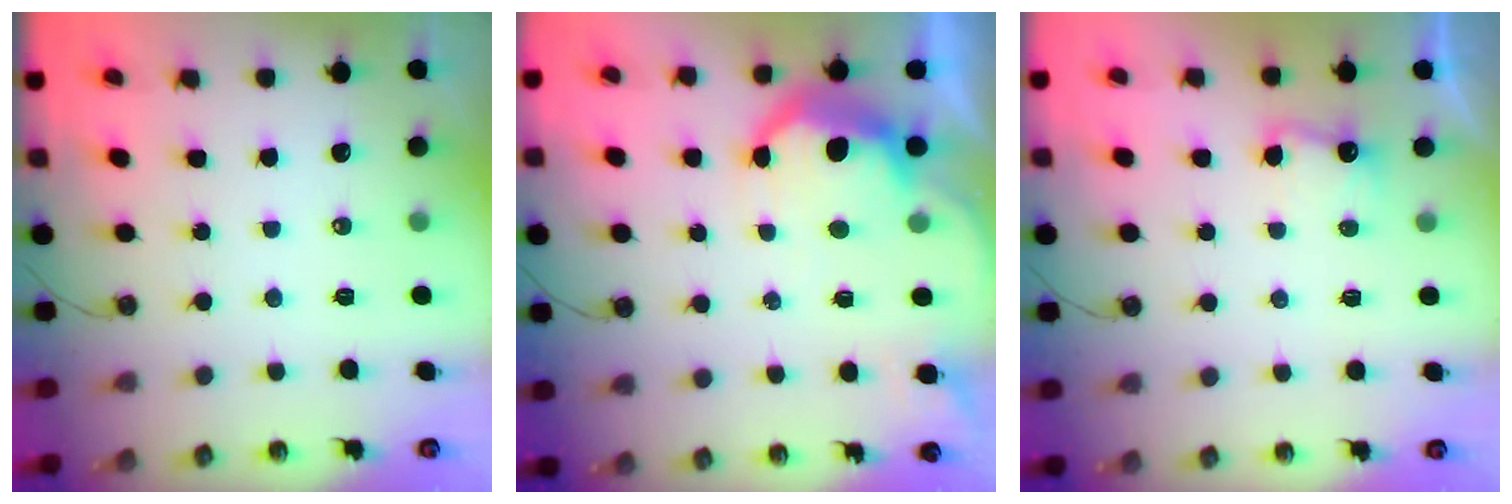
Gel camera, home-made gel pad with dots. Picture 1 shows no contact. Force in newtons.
{"total": 11.8, "press": 11.8, "slide": 0.8}
{"total": 4.4, "press": 4.3, "slide": 1.1}